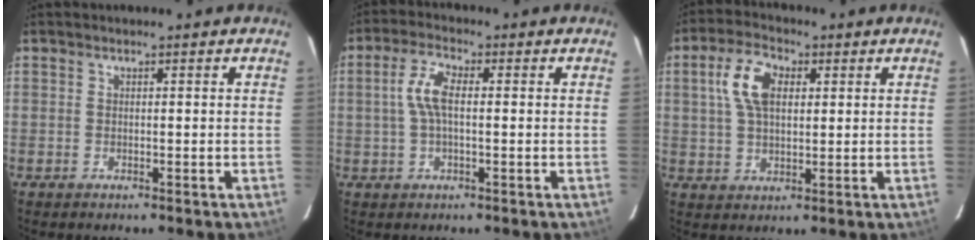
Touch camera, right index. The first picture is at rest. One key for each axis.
{"total": 5.5, "fx": 0.3, "fy": 2.1, "fz": 5.1, "tx": -0.106, "ty": 0.013, "tz": 0.007}
{"total": 8.7, "fx": 2.5, "fy": 5.0, "fz": 6.7, "tx": -0.134, "ty": 0.023, "tz": 0.047}